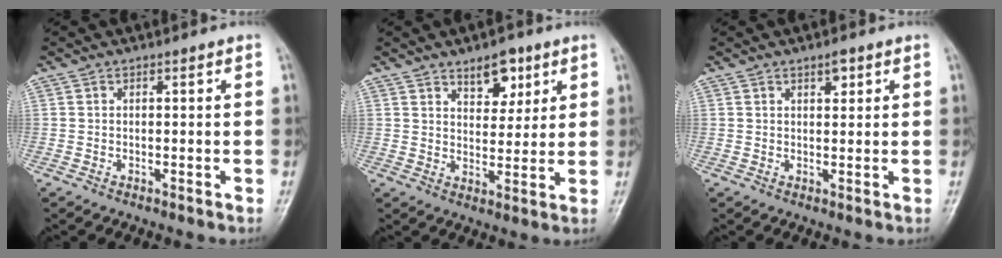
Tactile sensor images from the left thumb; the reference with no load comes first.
{"total": 7.1, "force": [4.3, 3.9, 4.2], "torque": [-0.032, -0.024, 0.065]}
{"total": 2.3, "force": [1.3, 1.0, 1.6], "torque": [-0.018, -0.006, 0.020]}